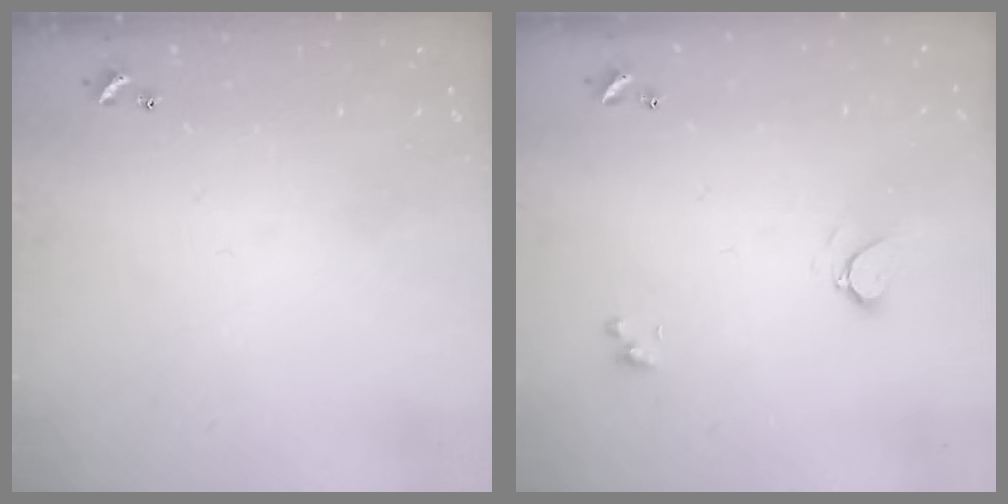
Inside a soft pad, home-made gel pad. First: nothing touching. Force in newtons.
{"total": 0.8, "press": 0.5, "slide": 0.6}